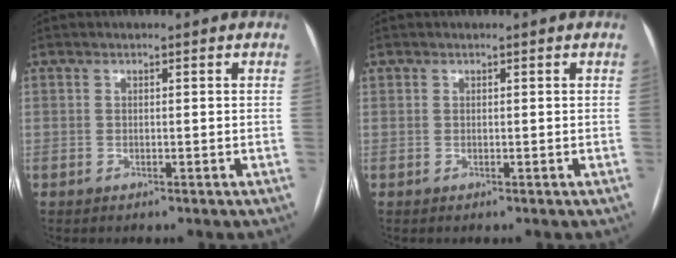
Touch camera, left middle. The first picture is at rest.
{"total": 0.0}